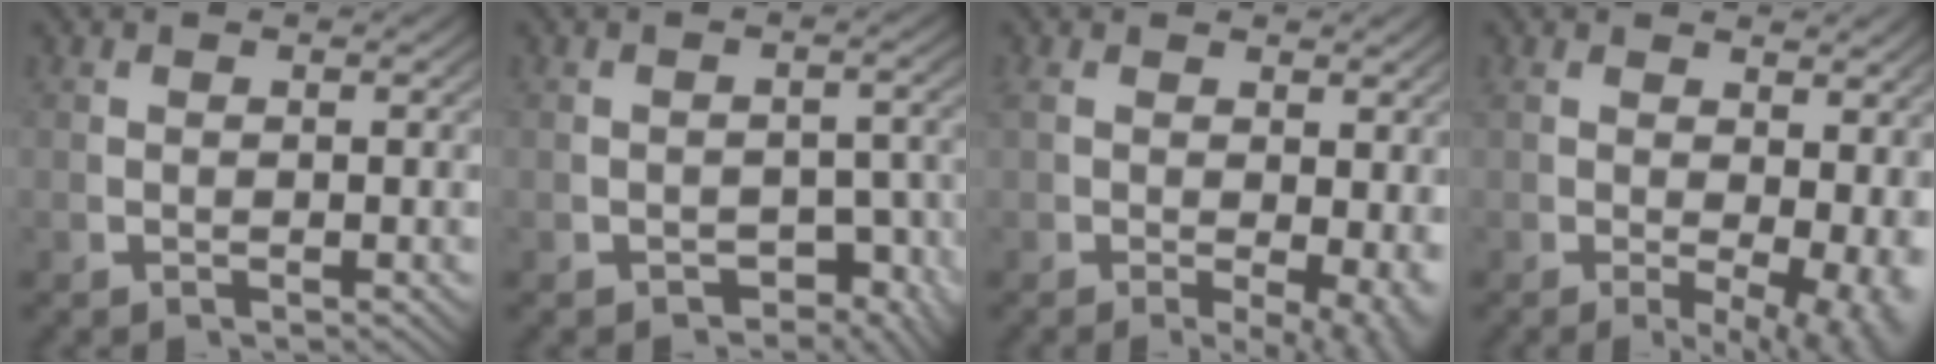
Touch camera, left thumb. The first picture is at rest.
{"total": 3.5, "force": [-2.1, 2.1, 2.0], "torque": [-0.024, -0.019, -0.028]}
{"total": 4.3, "force": [-0.7, 2.0, 3.8], "torque": [-0.054, -0.024, 0.003]}
{"total": 5.2, "force": [-0.5, 2.7, 4.4], "torque": [-0.054, -0.027, 0.003]}